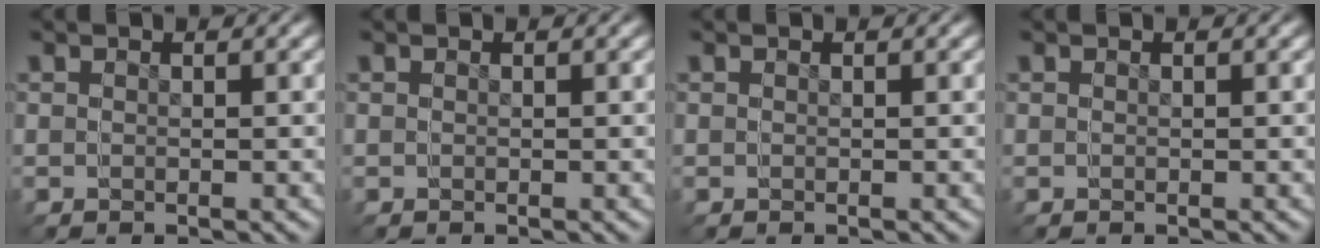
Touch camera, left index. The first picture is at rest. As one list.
[{"total": 0.0}, {"total": 0.0}, {"total": 0.0}]